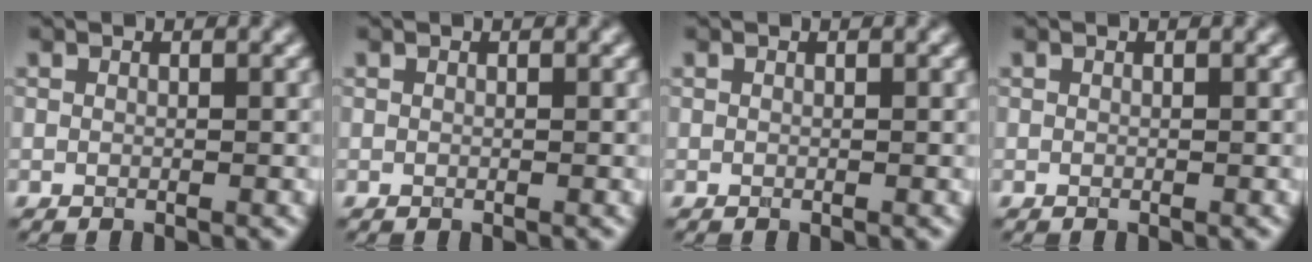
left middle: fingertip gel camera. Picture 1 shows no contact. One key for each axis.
{"total": 0.0}
{"total": 0.0}
{"total": 0.0}